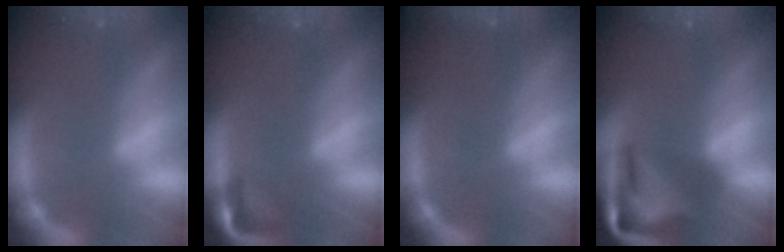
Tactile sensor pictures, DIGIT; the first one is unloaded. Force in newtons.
{"total": 2.9}
{"total": 9.5}
{"total": 8.9}